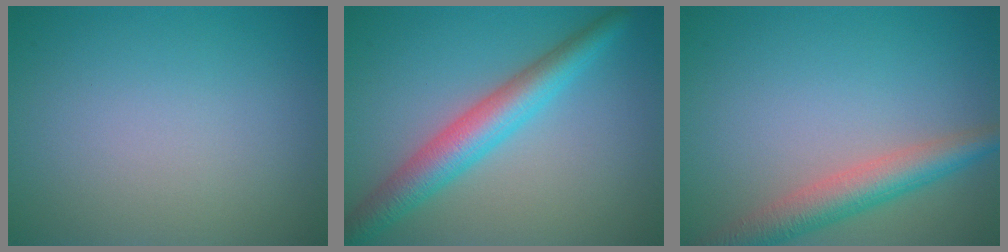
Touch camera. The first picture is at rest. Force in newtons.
{"total": 5.1, "press": 5.1, "slide": 0.2}
{"total": 4.6, "press": 4.6, "slide": 0.2}